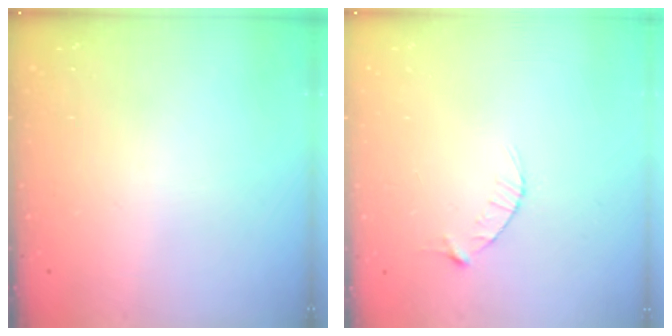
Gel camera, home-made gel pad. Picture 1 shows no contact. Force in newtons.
{"total": 2.9, "press": 2.9, "slide": 0.4}